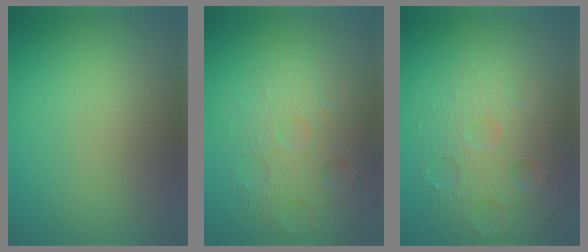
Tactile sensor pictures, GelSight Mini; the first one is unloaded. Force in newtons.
{"total": 3.5, "press": 3.2, "slide": 1.5}
{"total": 4.9, "press": 4.1, "slide": 2.6}